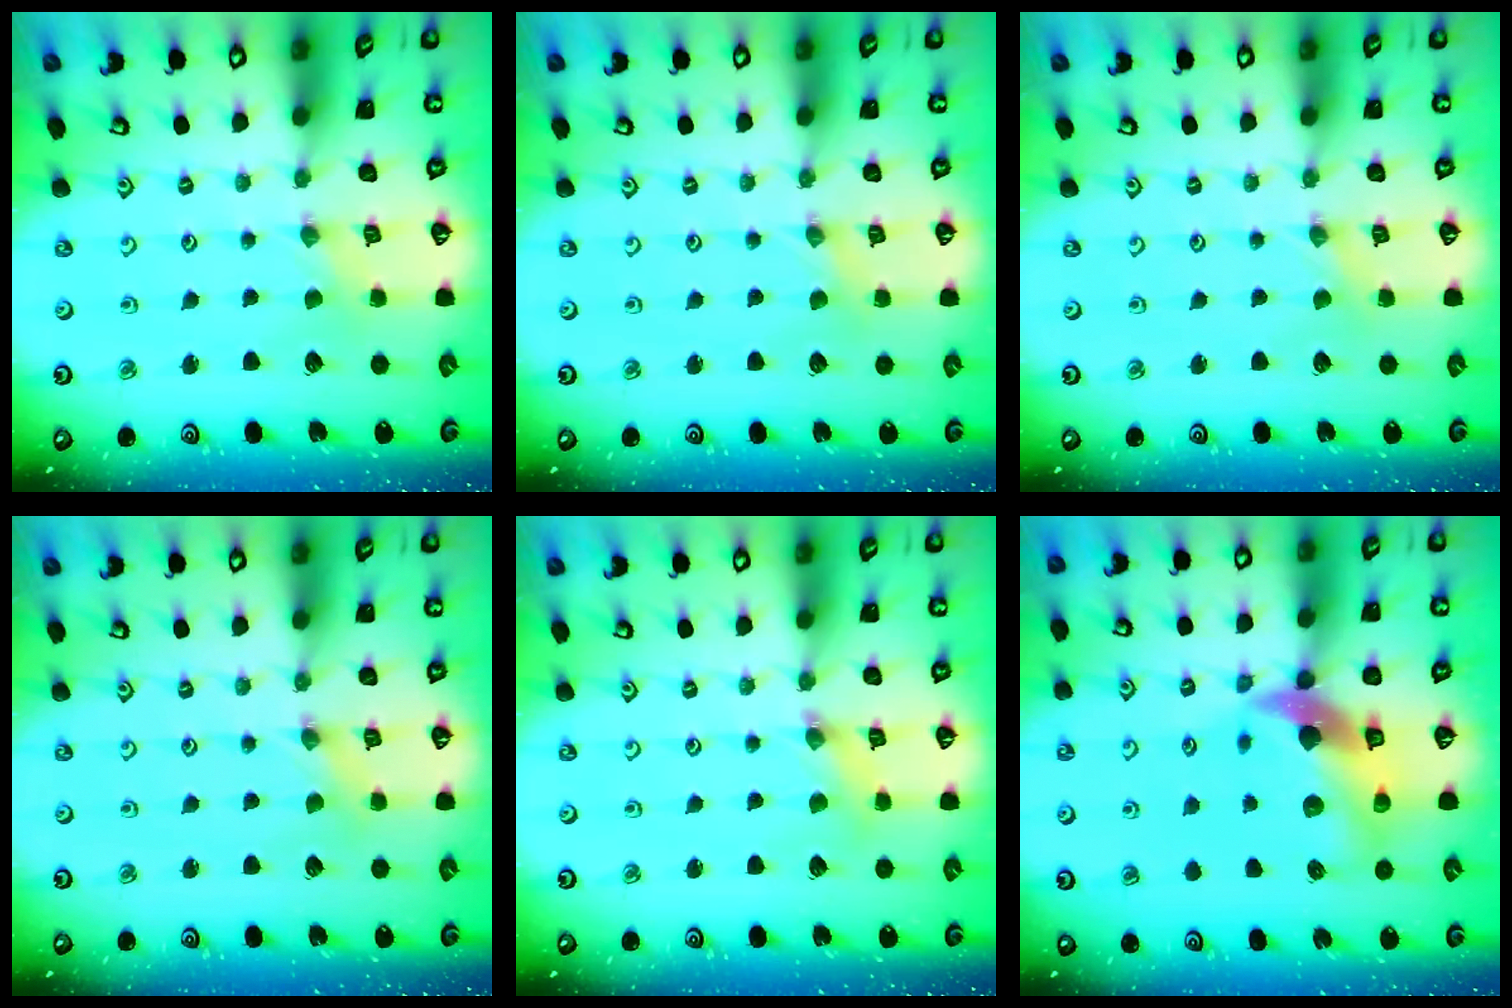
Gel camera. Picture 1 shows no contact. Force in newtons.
{"total": 1.0, "press": 1.0, "slide": 0.2}
{"total": 0.0}
{"total": 0.0}
{"total": 2.5, "press": 2.4, "slide": 0.3}
{"total": 13.2, "press": 13.1, "slide": 1.8}